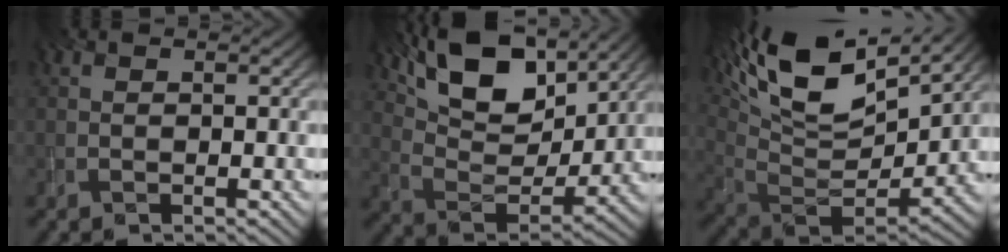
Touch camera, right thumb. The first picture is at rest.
{"total": 13.4, "force": [8.8, 6.0, 8.2], "torque": [-0.160, -0.004, 0.152]}
{"total": 17.0, "force": [9.7, 7.5, 11.7], "torque": [-0.251, 0.029, 0.164]}